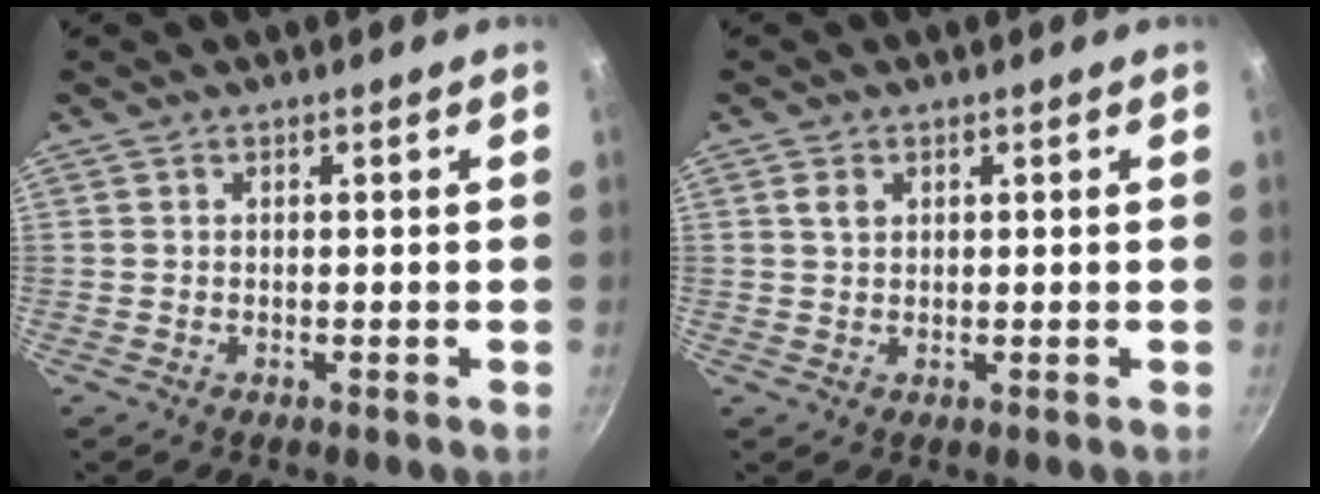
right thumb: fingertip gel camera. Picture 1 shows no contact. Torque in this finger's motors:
{"motor_torque": [-0.35, 0.24, -0.02, 0.07, 0.00]}